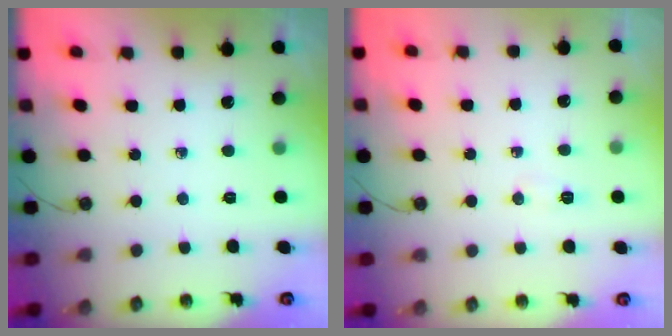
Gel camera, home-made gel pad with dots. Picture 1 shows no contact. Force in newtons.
{"total": 4.1, "press": 4.0, "slide": 1.1}